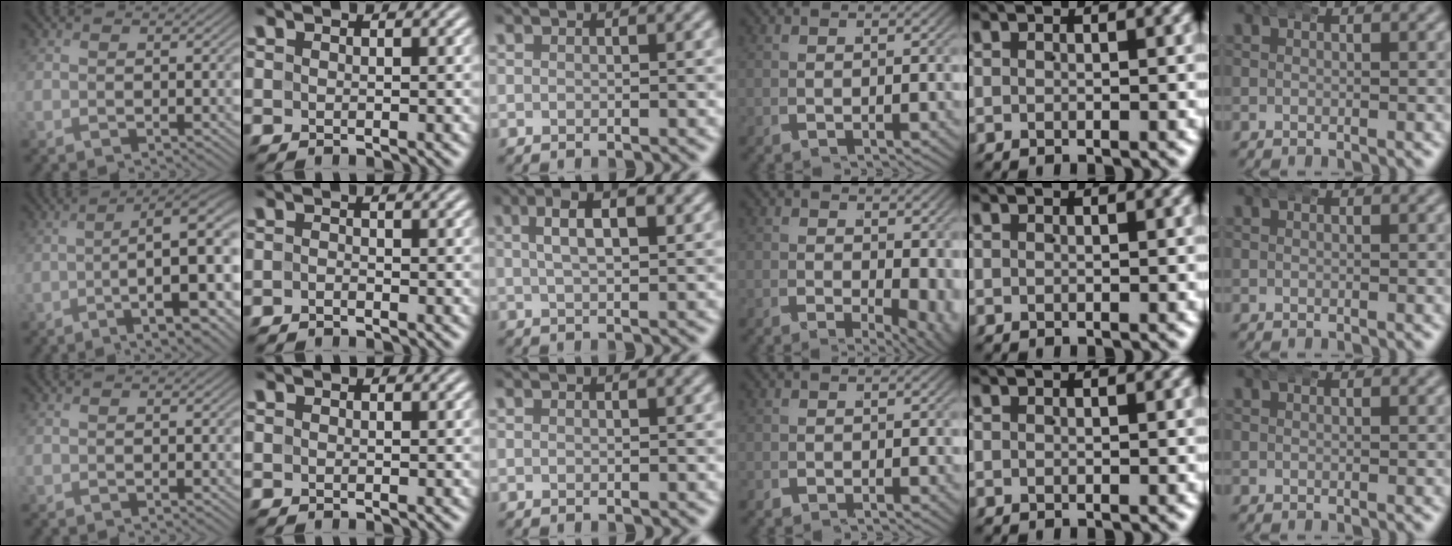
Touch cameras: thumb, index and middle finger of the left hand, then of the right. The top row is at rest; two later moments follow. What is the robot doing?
{"motion": "wrap", "object": "arm wrap"}